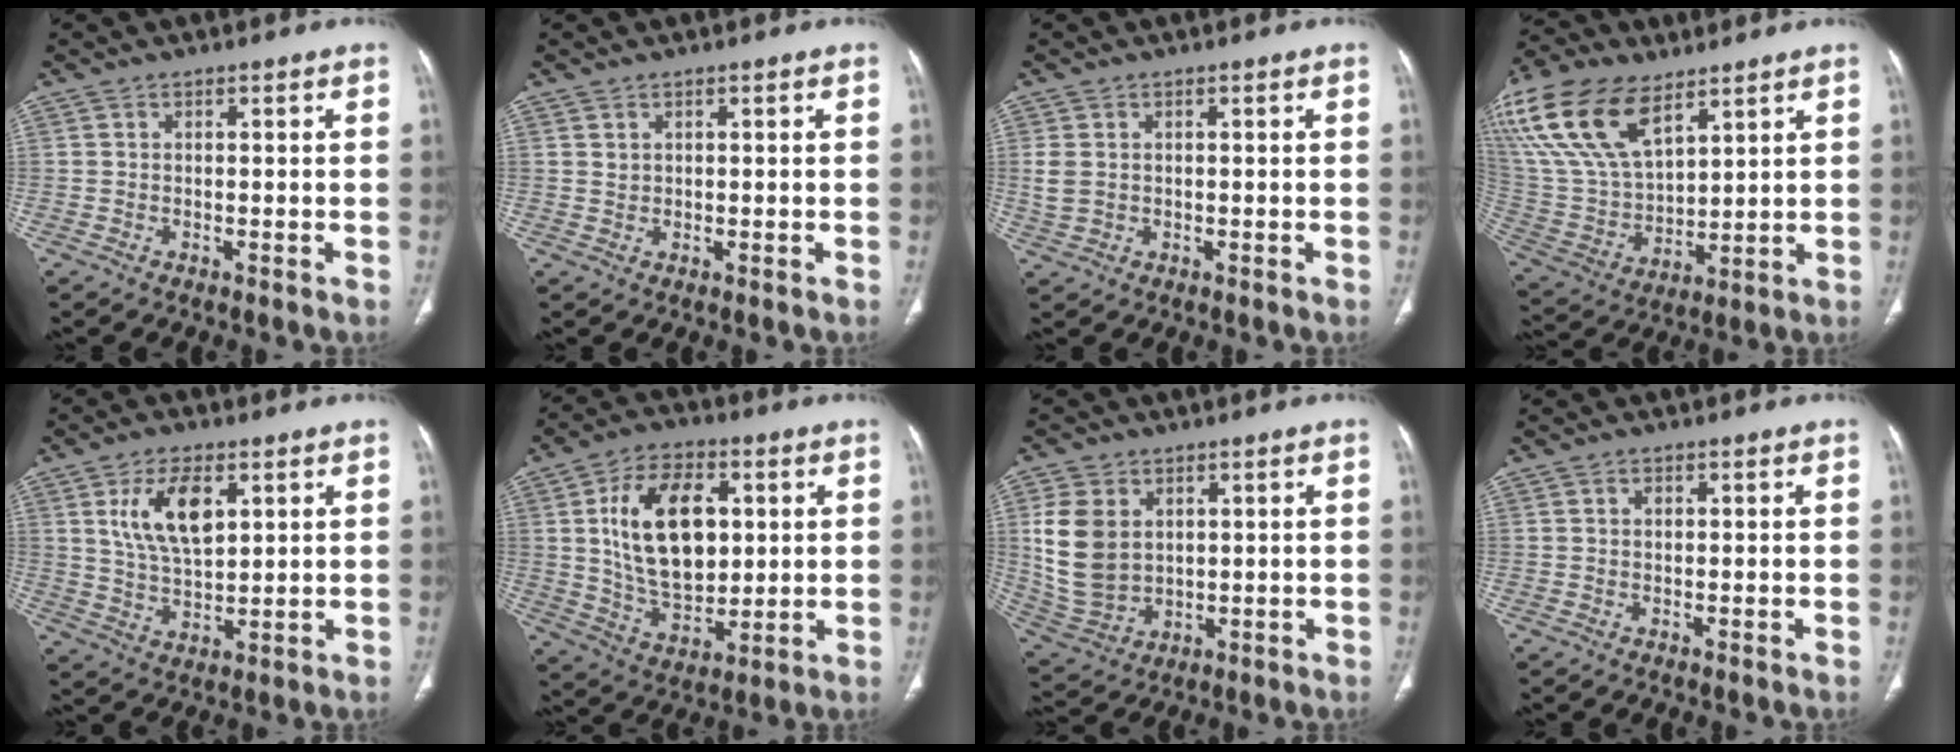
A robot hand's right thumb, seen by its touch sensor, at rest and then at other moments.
{"total": 1.0, "force": [0.6, 0.8, 0.3], "torque": [0.005, -0.002, 0.010]}
{"total": 3.1, "force": [0.4, 2.3, 2.0], "torque": [-0.051, 0.003, 0.011]}
{"total": 22.4, "force": [12.1, 11.6, 14.8], "torque": [-0.309, -0.021, 0.240]}
{"total": 10.9, "force": [4.0, 5.7, 8.4], "torque": [-0.142, -0.014, 0.080]}
{"total": 18.5, "force": [3.7, 11.3, 14.2], "torque": [-0.205, -0.013, 0.071]}
{"total": 12.1, "force": [2.8, 8.9, 7.7], "torque": [-0.141, -0.011, 0.071]}
{"total": 1.1, "force": [0.3, 0.8, 0.7], "torque": [-0.006, 0.000, 0.006]}